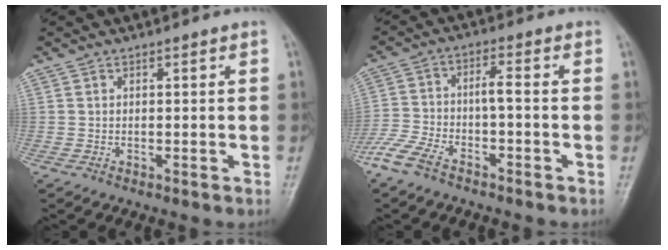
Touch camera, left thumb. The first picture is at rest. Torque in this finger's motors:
{"motor_torque": [1.14, 2.11, 1.41, 1.36, 0.43]}